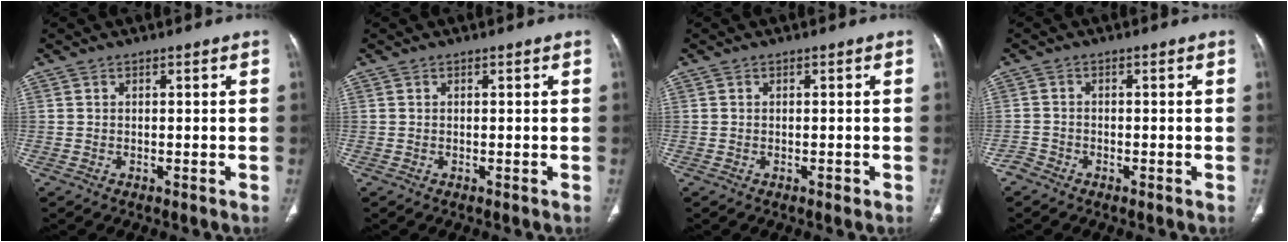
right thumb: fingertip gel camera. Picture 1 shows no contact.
{"total": 0.0}
{"total": 0.6, "force": [-0.2, 0.4, 0.3], "torque": [-0.003, 0.001, -0.004]}
{"total": 1.8, "force": [-1.5, 1.0, 0.1], "torque": [-0.005, 0.003, -0.034]}